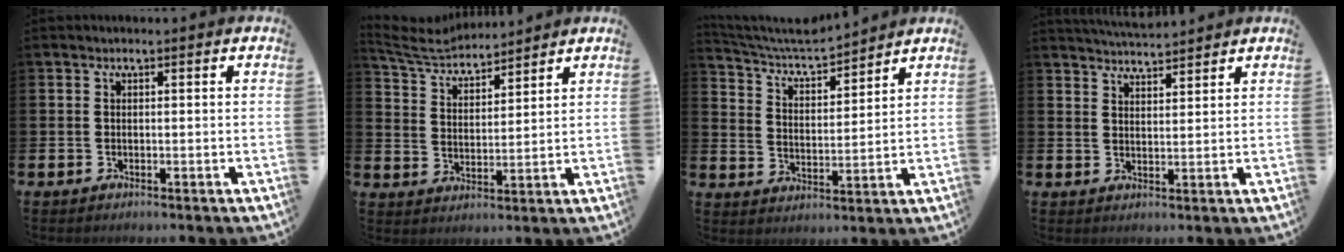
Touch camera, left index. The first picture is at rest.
{"total": 5.2, "force": [5.1, 1.1, 0.8], "torque": [-0.044, -0.031, 0.088]}
{"total": 6.1, "force": [5.8, 1.1, 1.5], "torque": [-0.059, -0.036, 0.099]}
{"total": 4.2, "force": [4.2, 0.2, 0.0], "torque": [-0.010, -0.020, 0.077]}